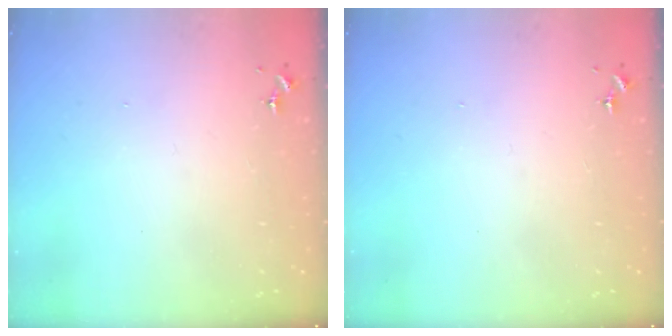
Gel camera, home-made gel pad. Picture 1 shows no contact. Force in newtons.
{"total": 0.0}